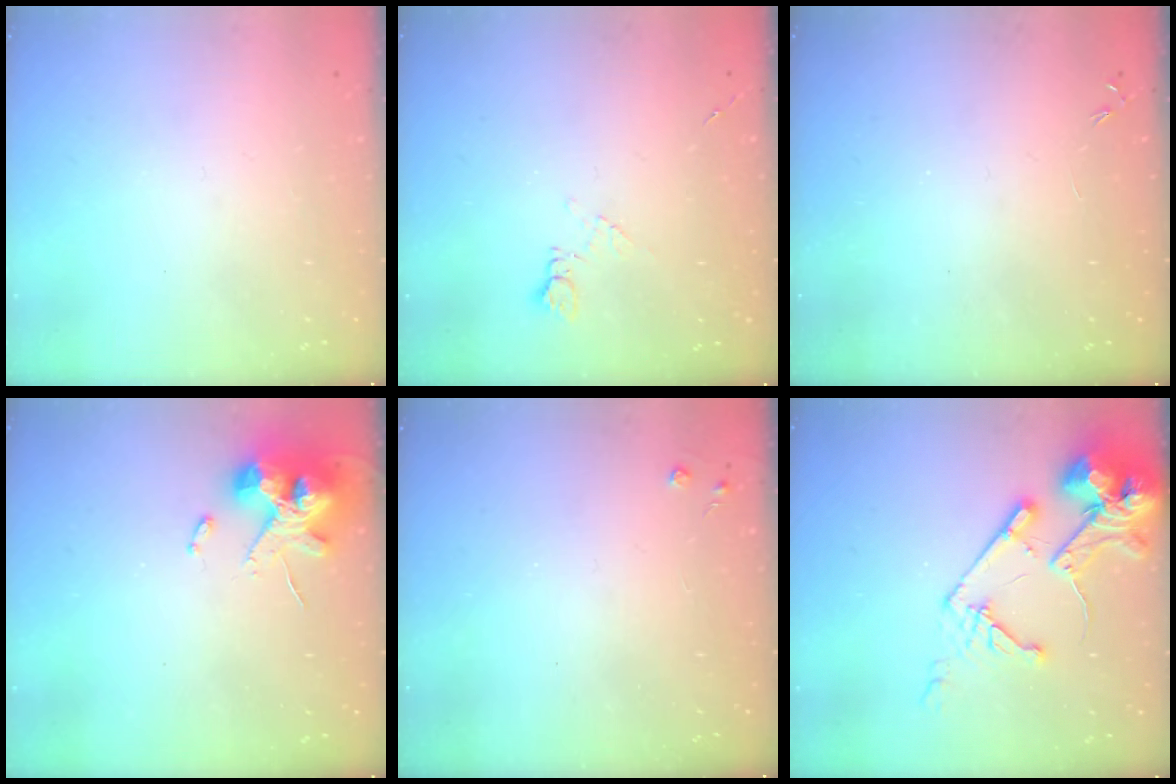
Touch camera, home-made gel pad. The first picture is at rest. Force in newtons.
{"total": 6.5, "press": 6.4, "slide": 0.8}
{"total": 0.0}
{"total": 13.6, "press": 13.4, "slide": 2.1}
{"total": 2.7, "press": 2.7, "slide": 0.4}
{"total": 16.1, "press": 15.9, "slide": 2.2}